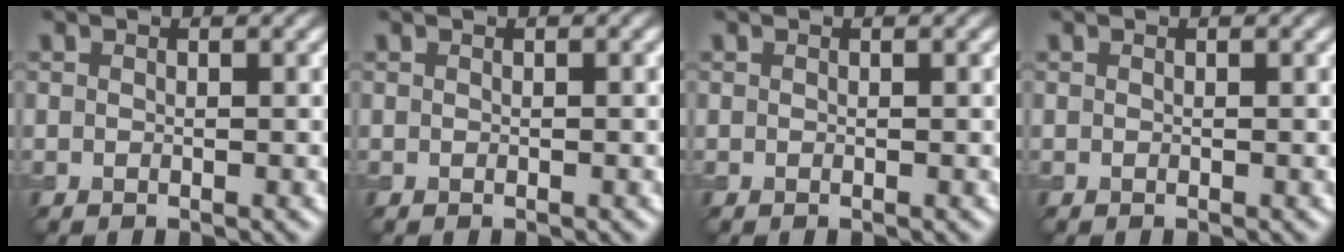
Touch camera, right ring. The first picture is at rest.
{"total": 0.0}
{"total": 0.0}
{"total": 0.0}